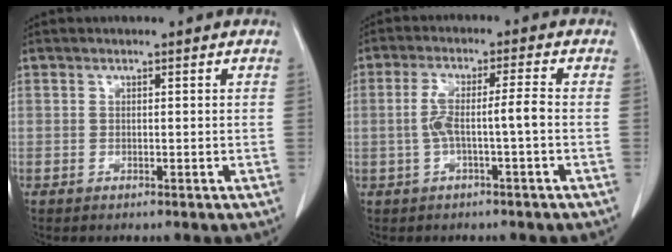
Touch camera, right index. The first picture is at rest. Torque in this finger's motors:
{"motor_torque": [0.54, -0.07, 0.29, 0.09]}